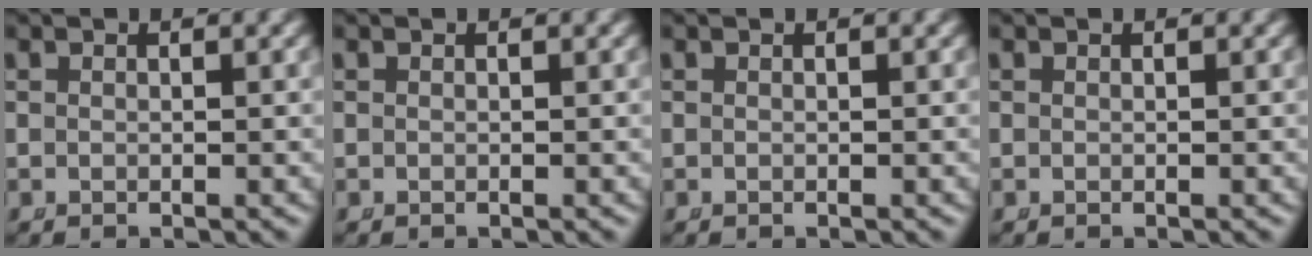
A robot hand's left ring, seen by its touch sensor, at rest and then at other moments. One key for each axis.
{"total": 0.0}
{"total": 0.0}
{"total": 0.0}